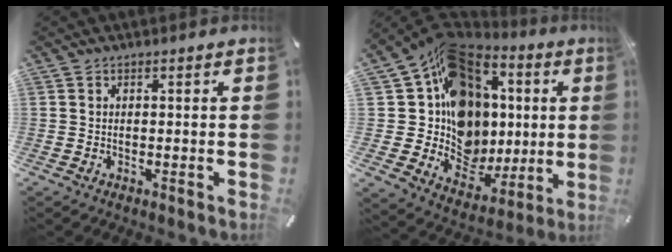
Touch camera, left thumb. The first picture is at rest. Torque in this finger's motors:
{"motor_torque": [2.48, 2.53, 1.64, -1.13, 0.74]}